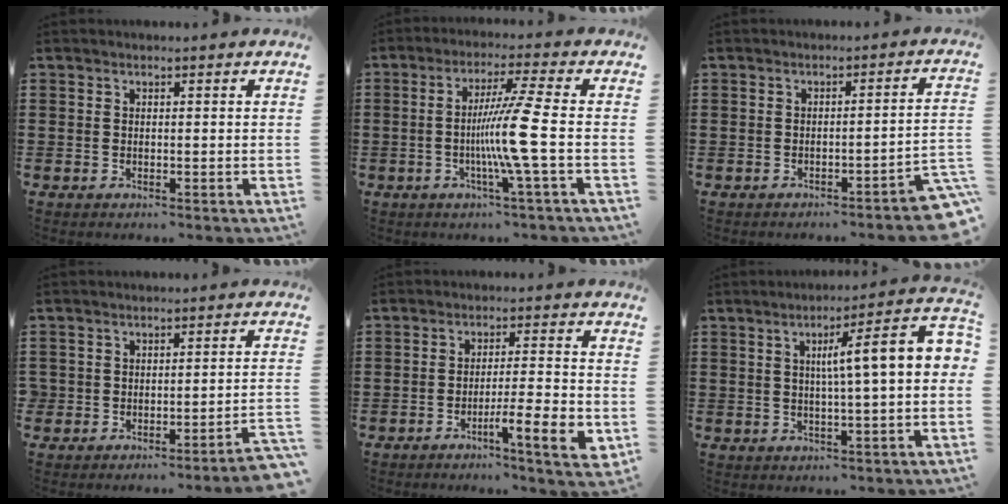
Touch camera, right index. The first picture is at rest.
{"total": 8.8, "force": [-1.7, -1.6, 8.5], "torque": [-0.162, -0.020, -0.043]}
{"total": 3.0, "force": [-2.4, 0.0, 1.8], "torque": [-0.033, -0.010, -0.049]}
{"total": 3.2, "force": [-3.1, 0.2, 0.8], "torque": [-0.018, 0.000, -0.067]}
{"total": 8.0, "force": [-4.0, 0.7, 6.9], "torque": [-0.110, -0.003, -0.068]}
{"total": 7.5, "force": [0.9, 0.3, 7.4], "torque": [-0.125, -0.014, 0.005]}